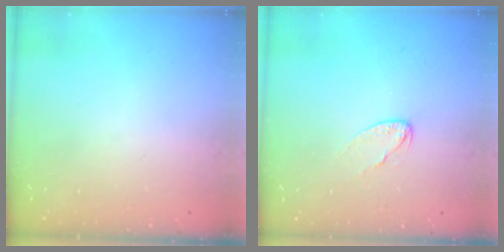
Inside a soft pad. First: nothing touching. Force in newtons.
{"total": 4.1, "press": 4.1, "slide": 0.2}